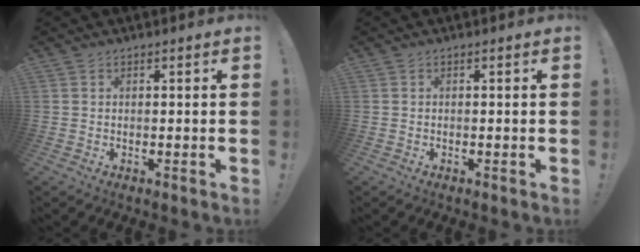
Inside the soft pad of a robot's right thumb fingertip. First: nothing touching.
{"total": 0.0}